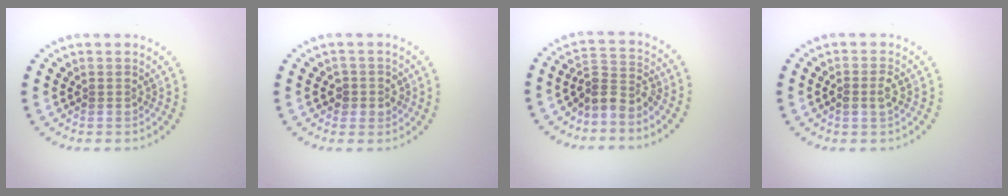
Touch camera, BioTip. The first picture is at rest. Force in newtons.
{"total": 2.0, "press": 1.8, "slide": 0.9}
{"total": 2.7, "press": 2.1, "slide": 1.8}
{"total": 1.4, "press": 1.4, "slide": 0.2}